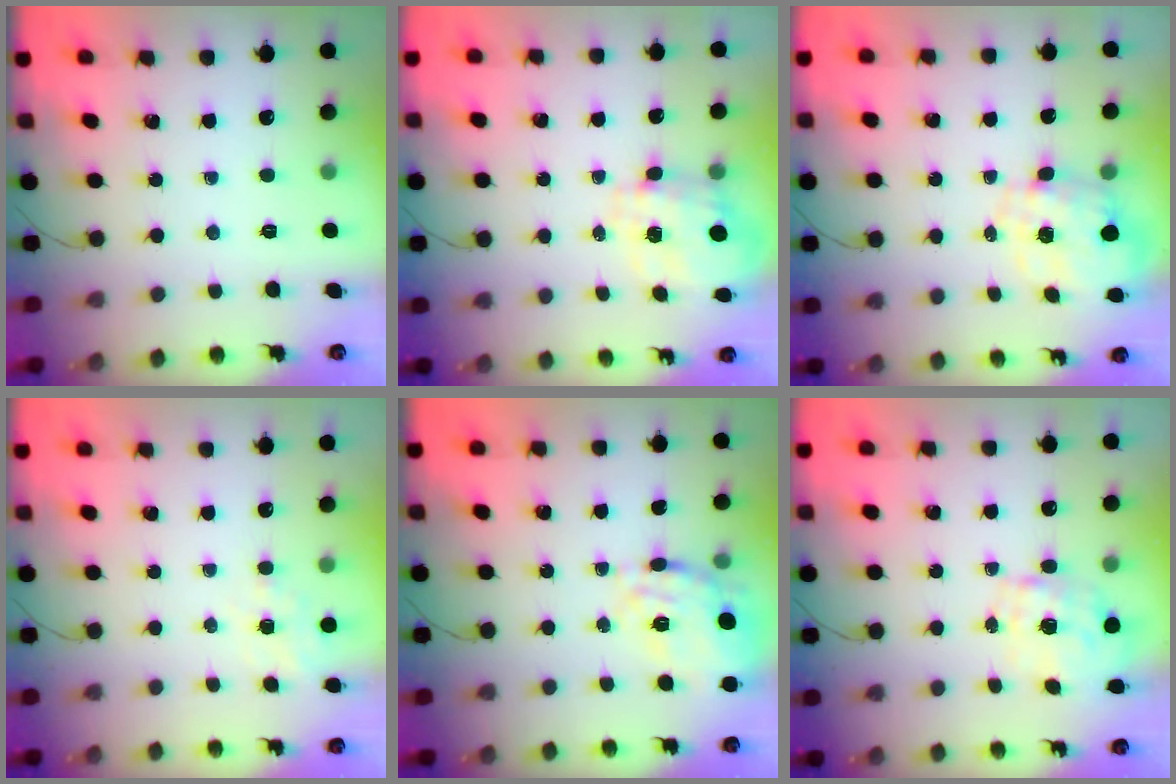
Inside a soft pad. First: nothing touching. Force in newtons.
{"total": 3.4, "press": 3.2, "slide": 1.1}
{"total": 2.9, "press": 2.7, "slide": 1.0}
{"total": 5.1, "press": 4.8, "slide": 1.6}
{"total": 14.1, "press": 14.1, "slide": 0.9}
{"total": 1.6, "press": 1.4, "slide": 0.7}